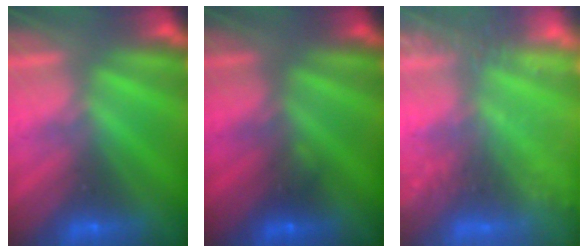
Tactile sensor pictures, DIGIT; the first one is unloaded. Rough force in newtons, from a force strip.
{"total": 1.8}
{"total": 6.1}